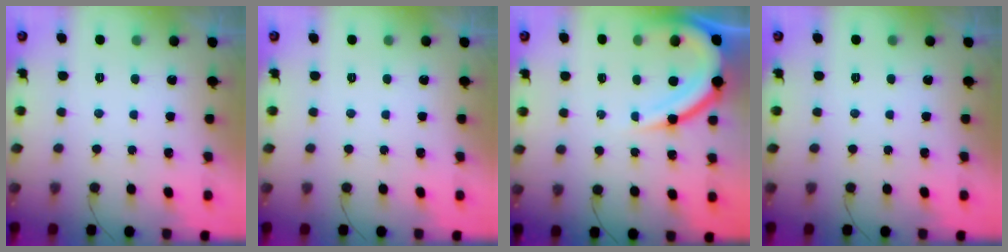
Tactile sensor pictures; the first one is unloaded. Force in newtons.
{"total": 0.0}
{"total": 13.0, "press": 13.0, "slide": 1.1}
{"total": 0.0}